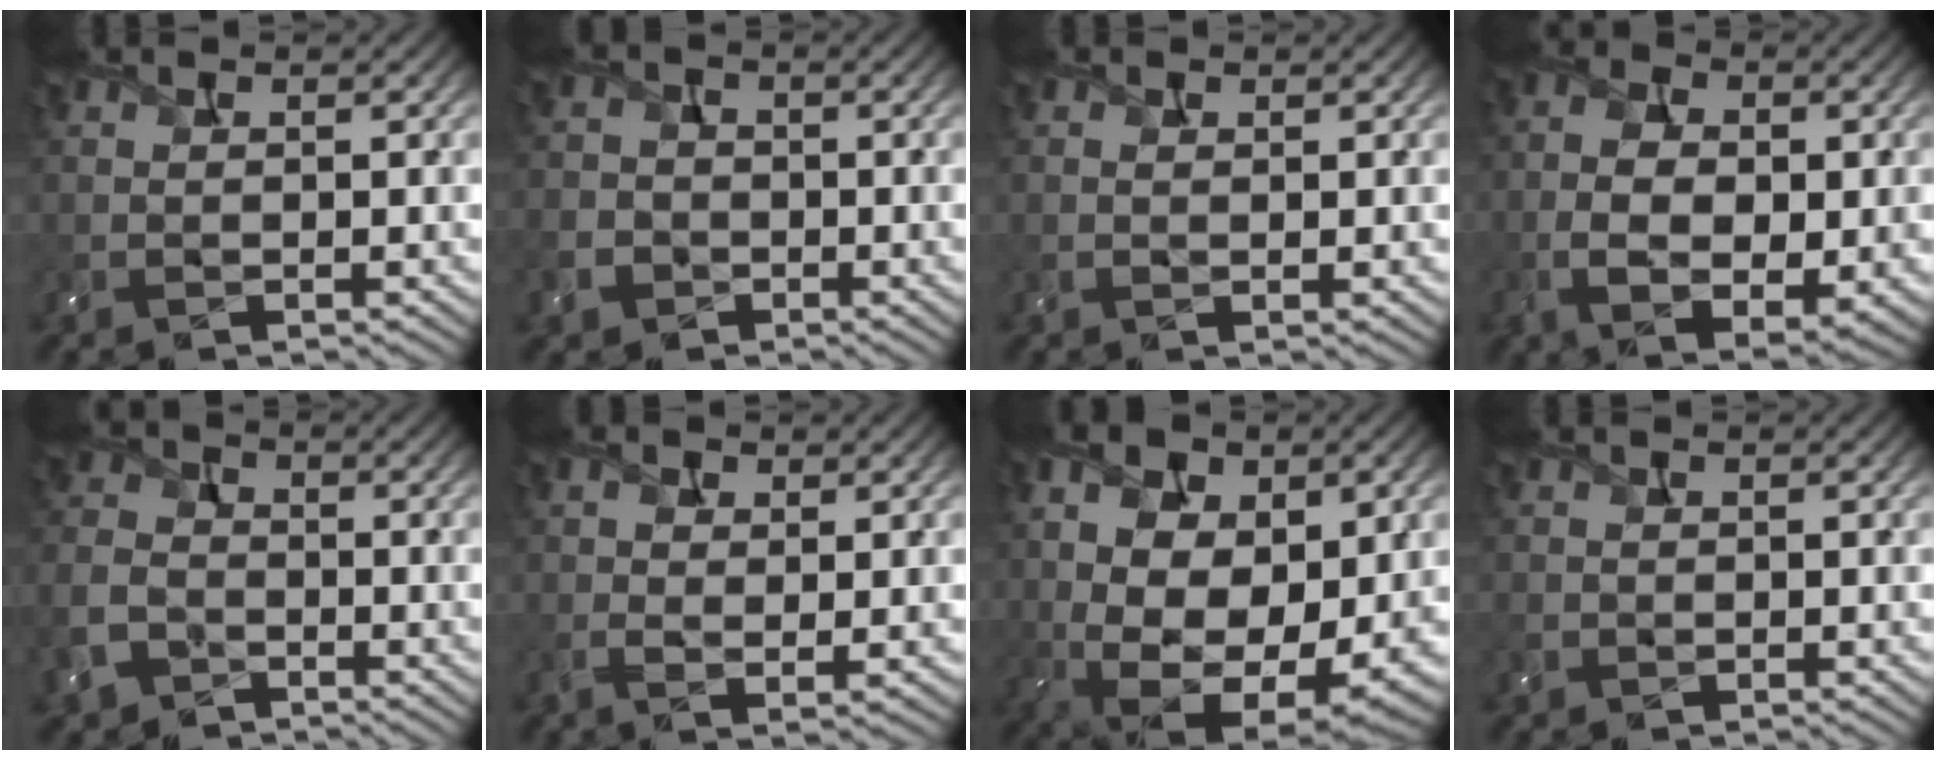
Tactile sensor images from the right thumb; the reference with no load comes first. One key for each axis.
{"total": 4.1, "fx": -1.6, "fy": 3.5, "fz": 1.3, "tx": -0.032, "ty": -0.006, "tz": -0.048}
{"total": 0.9, "fx": 0.5, "fy": 0.4, "fz": 0.7, "tx": -0.013, "ty": 0.001, "tz": 0.009}
{"total": 9.3, "fx": -1.2, "fy": 5.6, "fz": 7.3, "tx": -0.164, "ty": -0.010, "tz": -0.017}
{"total": 7.0, "fx": -3.7, "fy": 5.0, "fz": 3.2, "tx": -0.102, "ty": -0.016, "tz": -0.087}
{"total": 2.9, "fx": 0.7, "fy": 1.4, "fz": 2.5, "tx": -0.056, "ty": 0.002, "tz": 0.011}
{"total": 15.6, "fx": 1.4, "fy": 9.0, "fz": 12.7, "tx": -0.215, "ty": -0.003, "tz": 0.026}
{"total": 0.8, "fx": -0.3, "fy": 0.8, "fz": 0.2, "tx": -0.001, "ty": -0.004, "tz": -0.008}